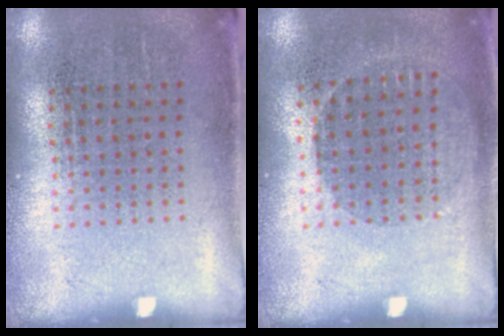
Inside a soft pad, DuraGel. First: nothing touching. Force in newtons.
{"total": 1.0, "press": 0.8, "slide": 0.5}